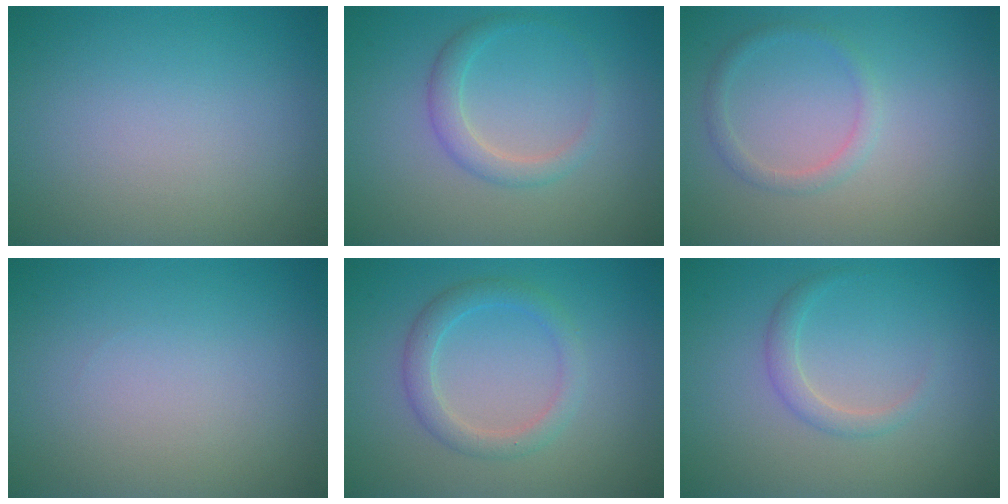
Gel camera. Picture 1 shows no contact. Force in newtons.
{"total": 2.1, "press": 2.1, "slide": 0.1}
{"total": 1.3, "press": 1.3, "slide": 0.1}
{"total": 0.0}
{"total": 2.5, "press": 2.5, "slide": 0.1}
{"total": 1.6, "press": 1.6, "slide": 0.1}